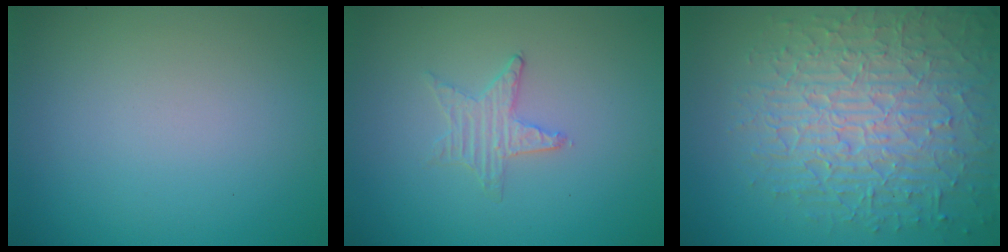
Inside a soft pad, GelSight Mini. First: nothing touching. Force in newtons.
{"total": 0.9, "press": 0.9, "slide": 0.2}
{"total": 8.7, "press": 6.1, "slide": 6.2}